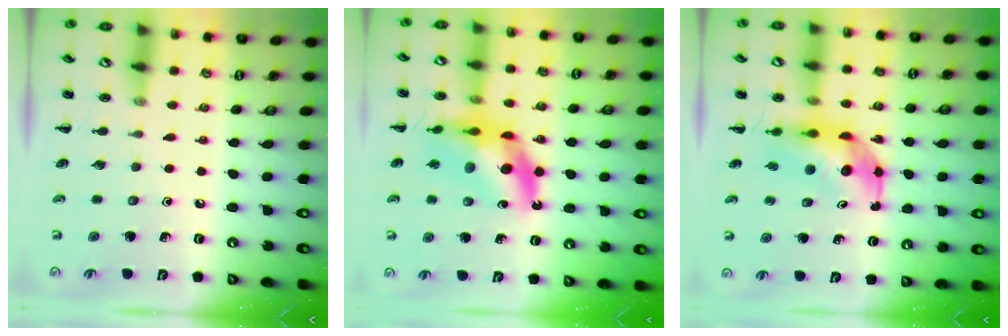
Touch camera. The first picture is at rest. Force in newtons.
{"total": 14.2, "press": 13.6, "slide": 4.2}
{"total": 6.7, "press": 6.5, "slide": 1.6}